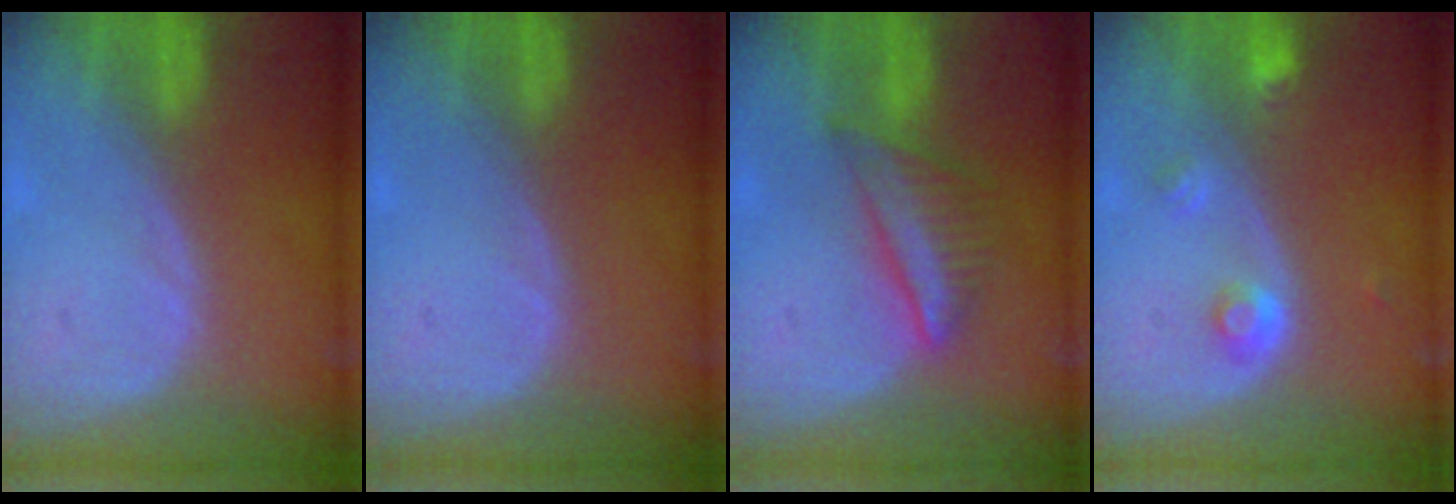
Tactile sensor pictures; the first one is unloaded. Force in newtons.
{"total": 0.0}
{"total": 6.2, "press": 5.9, "slide": 2.0}
{"total": 3.0, "press": 2.8, "slide": 1.2}